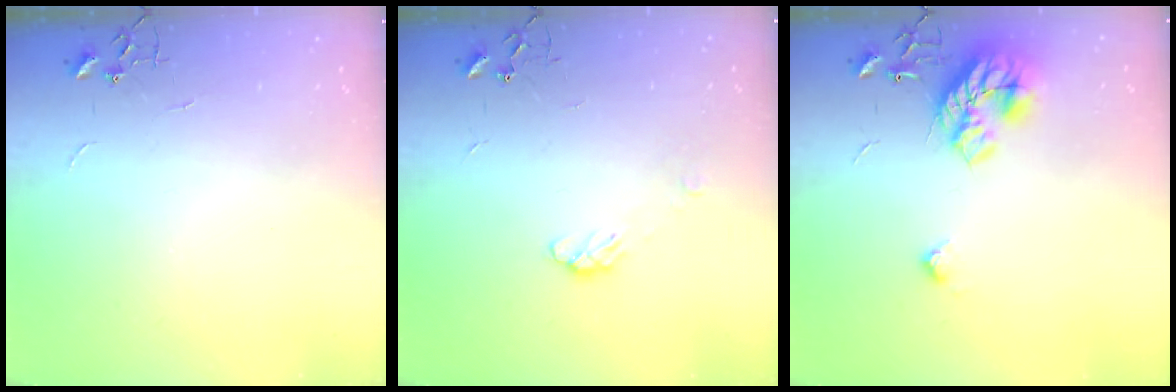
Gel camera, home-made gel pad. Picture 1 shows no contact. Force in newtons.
{"total": 5.4, "press": 5.3, "slide": 0.8}
{"total": 16.7, "press": 16.7, "slide": 0.6}